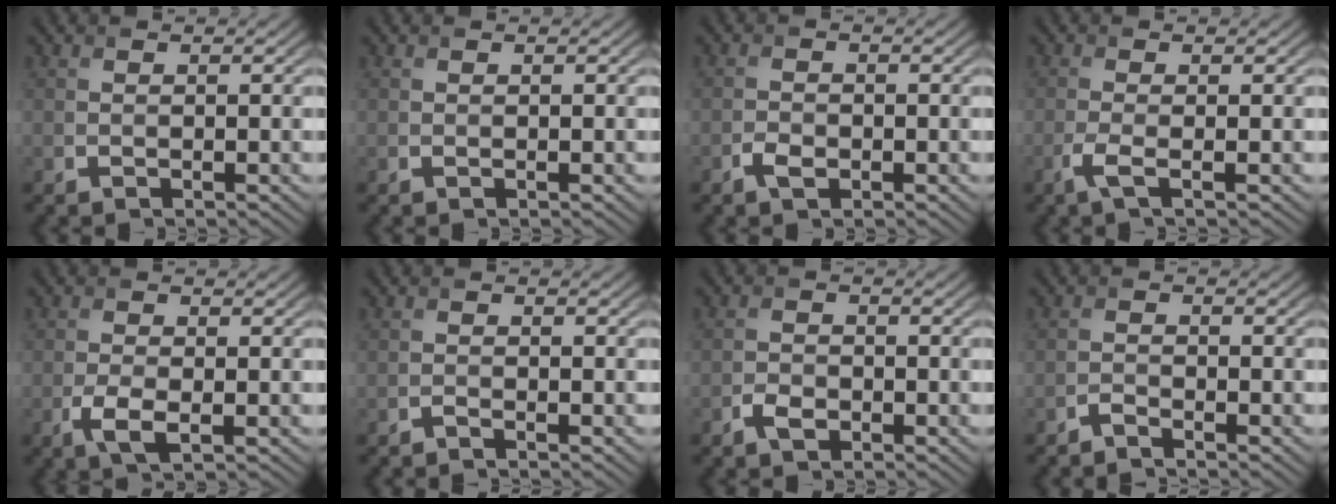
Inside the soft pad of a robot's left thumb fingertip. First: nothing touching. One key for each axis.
{"total": 0.0}
{"total": 1.8, "fx": -1.0, "fy": 1.1, "fz": 1.1, "tx": -0.023, "ty": -0.002, "tz": -0.021}
{"total": 2.4, "fx": -1.1, "fy": 0.4, "fz": 2.1, "tx": -0.049, "ty": 0.001, "tz": -0.031}
{"total": 3.2, "fx": -1.2, "fy": 1.4, "fz": 2.7, "tx": -0.062, "ty": -0.007, "tz": -0.025}
{"total": 0.7, "fx": -0.6, "fy": 0.1, "fz": 0.3, "tx": -0.006, "ty": 0.000, "tz": -0.013}
{"total": 2.1, "fx": -1.3, "fy": 1.3, "fz": 1.1, "tx": -0.023, "ty": 0.000, "tz": -0.027}
{"total": 1.2, "fx": -1.2, "fy": 0.1, "fz": 0.4, "tx": -0.008, "ty": 0.002, "tz": -0.030}